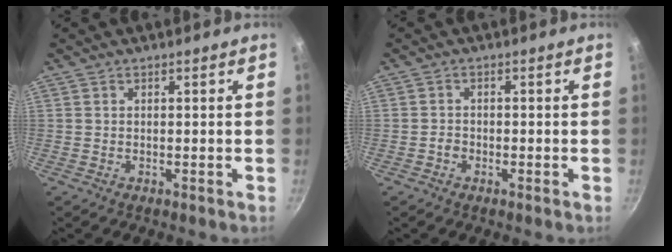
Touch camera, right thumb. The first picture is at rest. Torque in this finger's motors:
{"motor_torque": [0.26, 0.09, -0.22, -0.02, -0.02]}